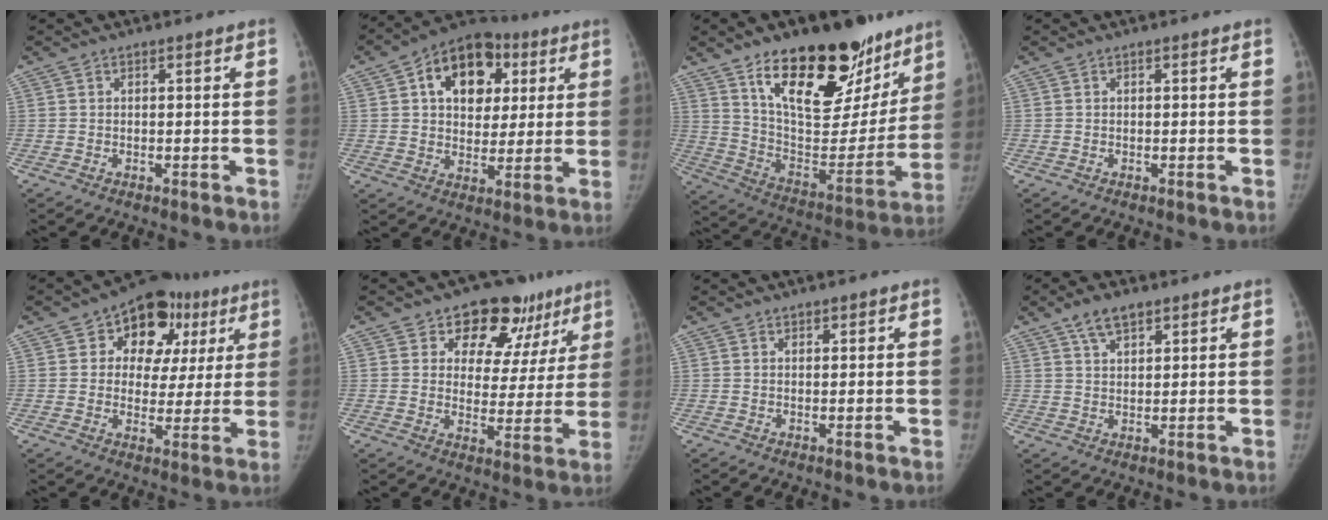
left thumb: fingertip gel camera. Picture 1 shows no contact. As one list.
[{"total": 16.7, "force": [5.8, 11.6, 10.5], "torque": [-0.117, 0.001, 0.087]}, {"total": 30.1, "force": [18.2, 14.0, 19.4], "torque": [-0.246, -0.063, 0.293]}, {"total": 0.0}, {"total": 15.4, "force": [6.3, 11.2, 8.4], "torque": [-0.049, 0.008, 0.086]}, {"total": 16.1, "force": [9.7, 10.4, 7.4], "torque": [-0.027, -0.029, 0.129]}, {"total": 1.0, "force": [0.8, 0.4, 0.5], "torque": [-0.005, -0.003, 0.011]}, {"total": 5.5, "force": [3.6, 2.5, 3.3], "torque": [-0.048, -0.013, 0.065]}]